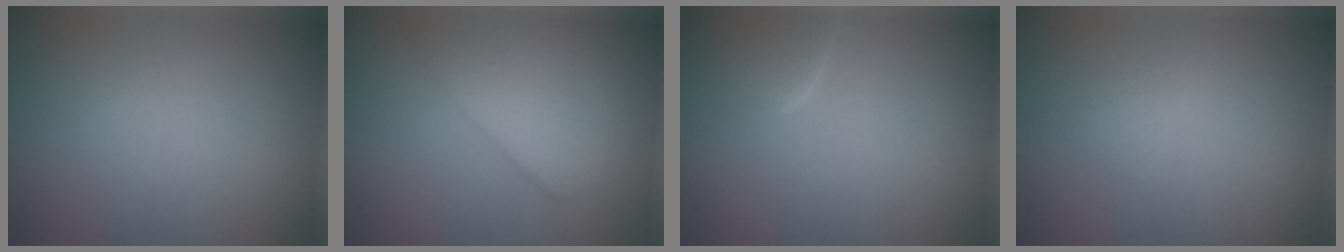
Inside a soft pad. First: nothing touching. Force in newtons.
{"total": 6.4, "press": 6.4, "slide": 0.4}
{"total": 2.4, "press": 2.4, "slide": 0.1}
{"total": 0.6, "press": 0.6, "slide": 0.0}